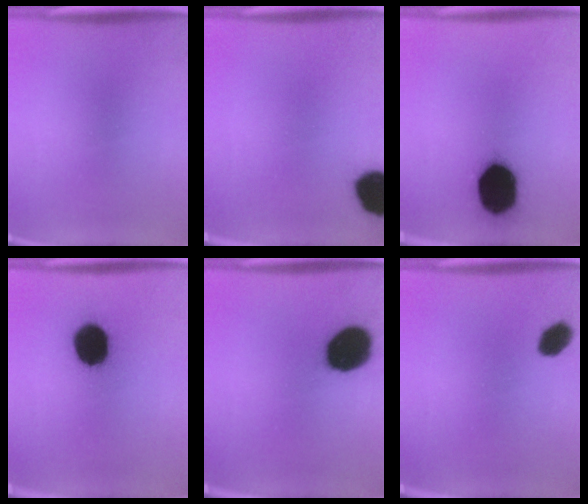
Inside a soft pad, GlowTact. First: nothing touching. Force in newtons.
{"total": 12.4}
{"total": 19.1}
{"total": 13.2}
{"total": 17.3}
{"total": 4.8}